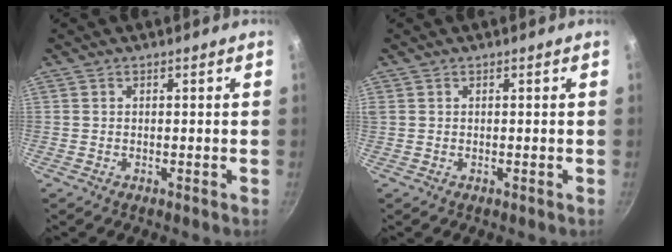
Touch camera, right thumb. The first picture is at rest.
{"total": 0.5, "force": [0.2, 0.4, 0.2], "torque": [-0.006, 0.003, 0.005]}